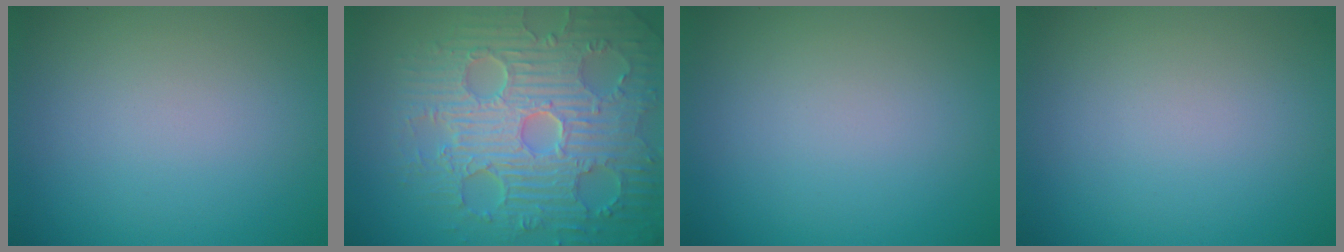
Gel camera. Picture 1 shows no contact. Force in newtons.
{"total": 9.5, "press": 6.8, "slide": 6.6}
{"total": 0.0}
{"total": 0.0}